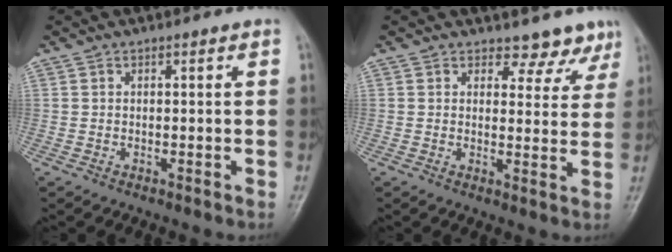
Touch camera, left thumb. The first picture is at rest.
{"total": 5.5, "force": [4.6, 2.9, 0.4], "torque": [0.028, -0.034, 0.041]}